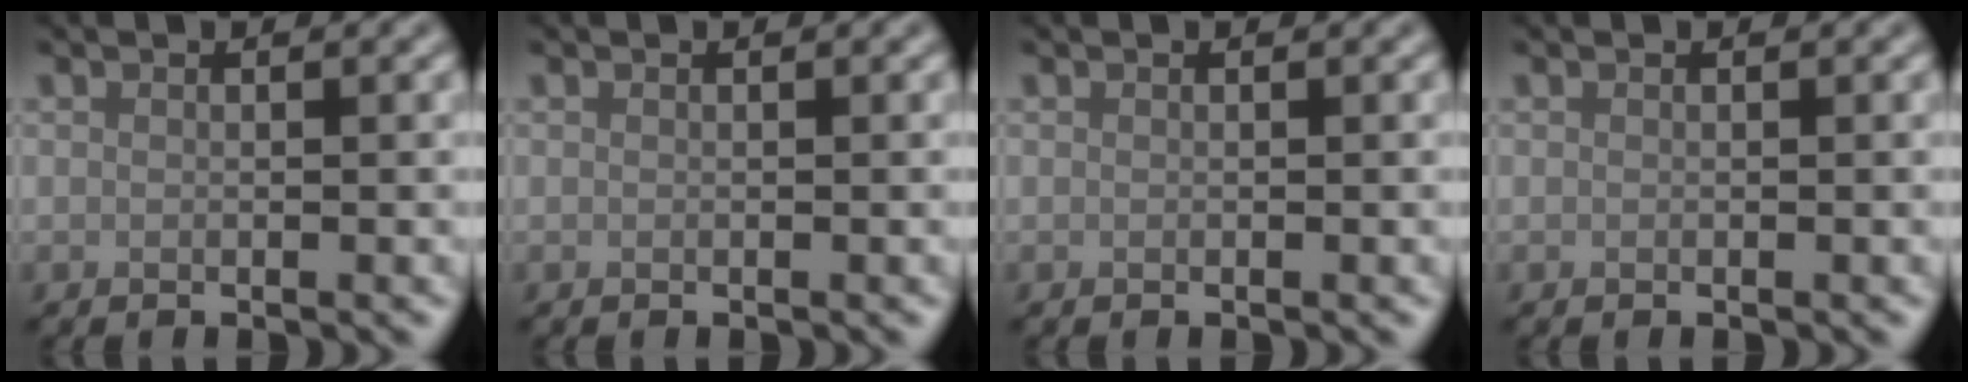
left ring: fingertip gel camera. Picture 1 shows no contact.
{"total": 0.0}
{"total": 0.0}
{"total": 0.0}